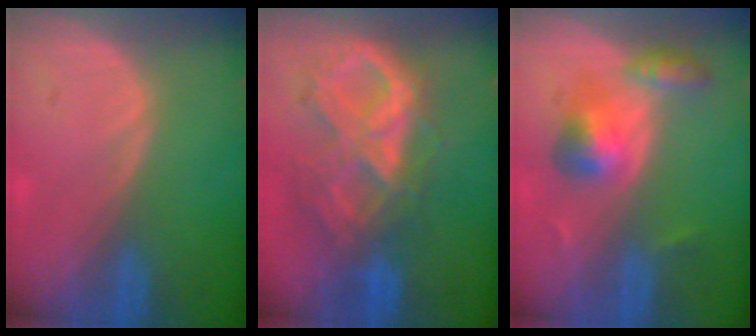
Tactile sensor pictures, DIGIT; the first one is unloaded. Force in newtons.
{"total": 10.5, "press": 8.9, "slide": 5.5}
{"total": 5.6, "press": 5.4, "slide": 1.5}